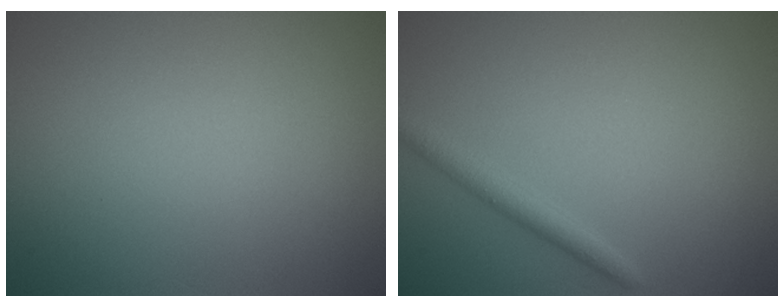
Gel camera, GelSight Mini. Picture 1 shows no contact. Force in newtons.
{"total": 1.9, "press": 1.9, "slide": 0.1}